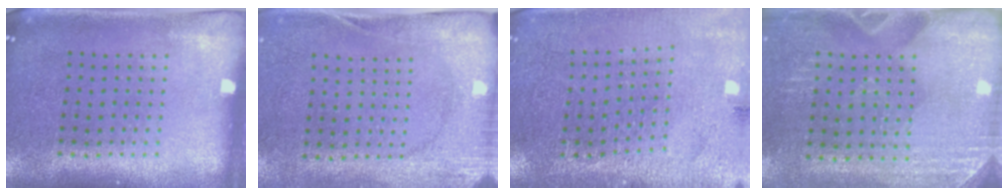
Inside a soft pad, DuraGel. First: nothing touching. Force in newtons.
{"total": 2.8, "press": 2.1, "slide": 1.8}
{"total": 2.8, "press": 2.8, "slide": 0.3}
{"total": 2.8, "press": 2.6, "slide": 1.0}